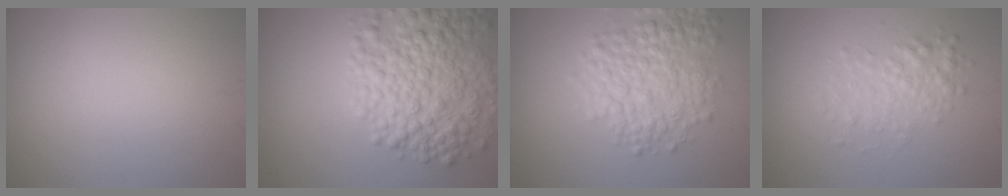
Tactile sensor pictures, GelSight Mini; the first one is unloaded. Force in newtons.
{"total": 8.0, "press": 8.0, "slide": 0.3}
{"total": 5.4, "press": 5.4, "slide": 0.2}
{"total": 2.5, "press": 2.5, "slide": 0.0}